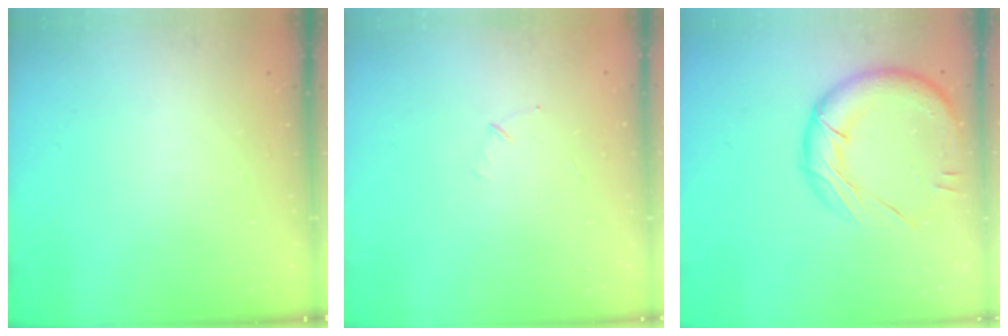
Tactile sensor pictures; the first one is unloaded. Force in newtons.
{"total": 3.8, "press": 3.7, "slide": 1.0}
{"total": 18.0, "press": 17.9, "slide": 2.2}